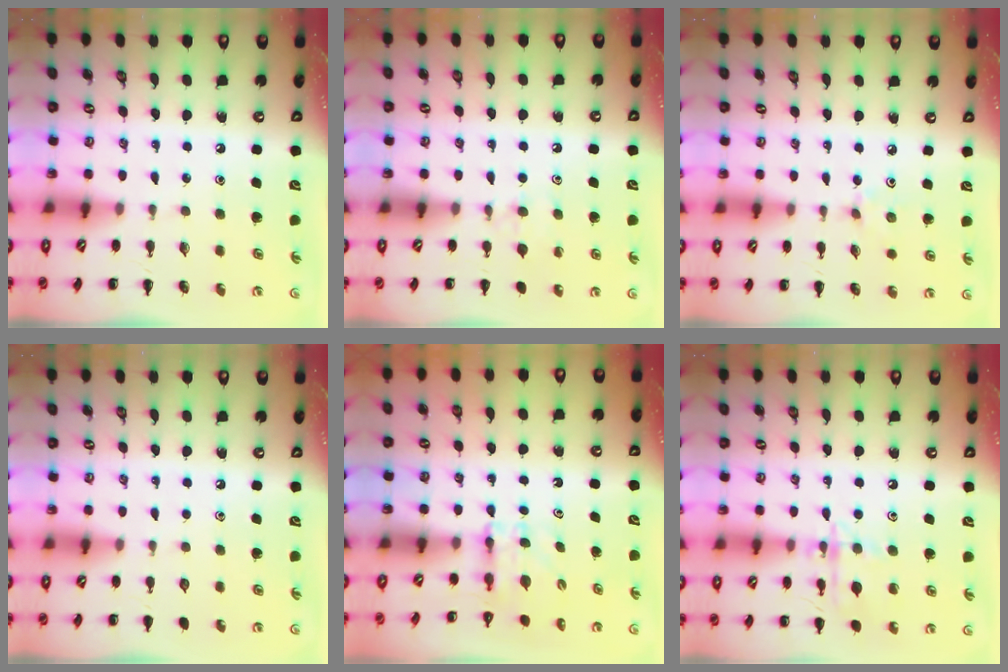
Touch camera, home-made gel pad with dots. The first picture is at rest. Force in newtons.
{"total": 5.7, "press": 5.4, "slide": 2.0}
{"total": 1.9, "press": 1.8, "slide": 0.7}
{"total": 0.0}
{"total": 4.8, "press": 4.7, "slide": 0.3}
{"total": 13.1, "press": 13.0, "slide": 1.1}